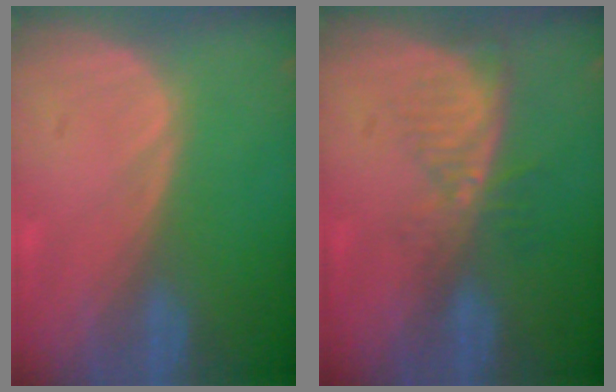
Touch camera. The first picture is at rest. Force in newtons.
{"total": 5.5, "press": 4.6, "slide": 3.0}